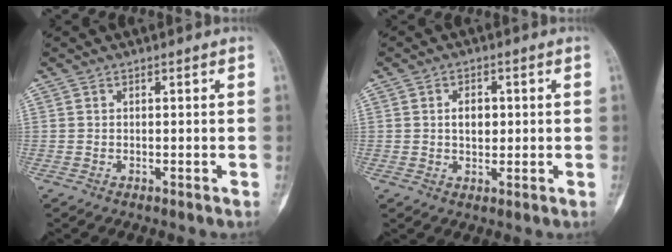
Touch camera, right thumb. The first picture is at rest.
{"total": 4.0, "force": [0.5, 2.6, 2.9], "torque": [-0.030, -0.003, 0.007]}